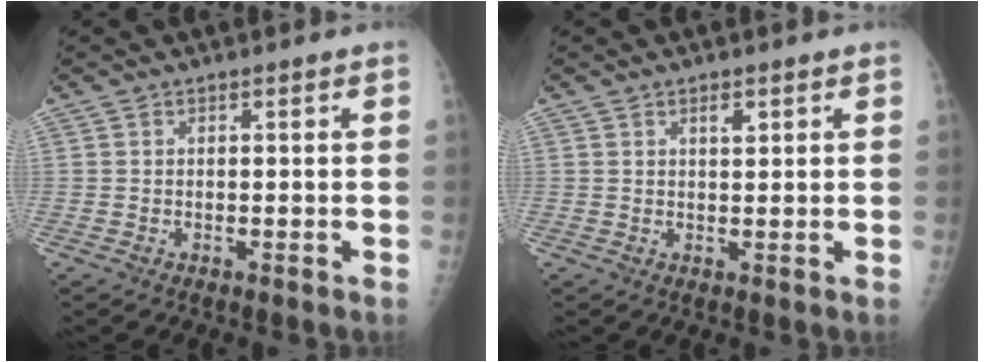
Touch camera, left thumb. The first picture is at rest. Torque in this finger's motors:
{"motor_torque": [0.33, 0.15, 0.24, -0.03, -0.01]}